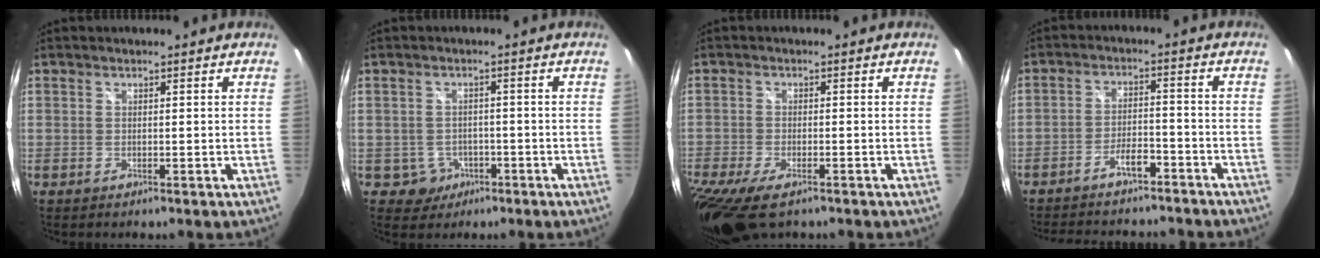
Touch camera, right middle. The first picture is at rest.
{"total": 4.0, "force": [-1.7, 3.6, 0.5], "torque": [-0.022, 0.008, -0.019]}
{"total": 10.8, "force": [-7.2, 4.1, 6.9], "torque": [-0.170, -0.046, -0.132]}
{"total": 12.5, "force": [-10.7, 3.9, 5.2], "torque": [-0.116, 0.011, -0.153]}